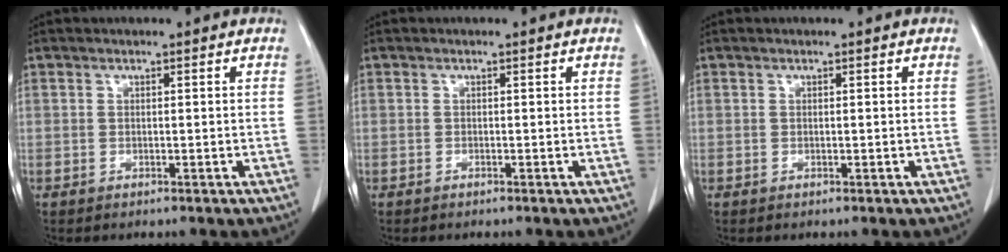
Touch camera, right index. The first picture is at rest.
{"total": 0.0}
{"total": 0.0}